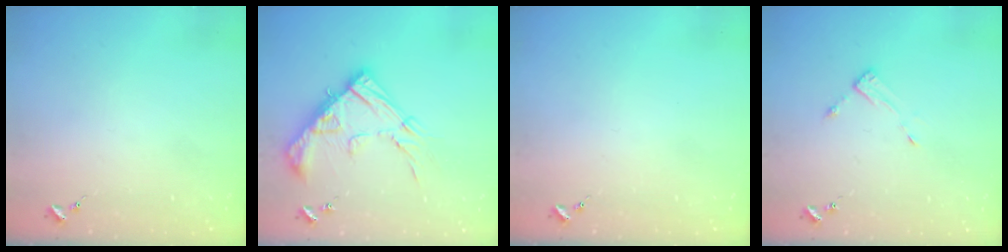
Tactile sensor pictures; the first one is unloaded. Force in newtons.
{"total": 19.5, "press": 19.4, "slide": 1.8}
{"total": 0.0}
{"total": 3.3, "press": 3.2, "slide": 0.3}